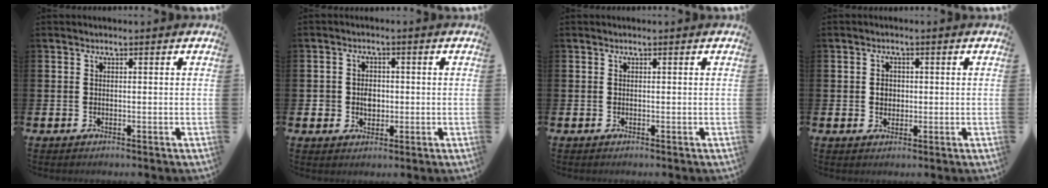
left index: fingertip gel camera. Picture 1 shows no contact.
{"total": 2.7, "force": [-0.1, 2.4, 1.3], "torque": [-0.014, 0.003, -0.009]}
{"total": 0.0}
{"total": 2.0, "force": [0.3, 1.7, 0.9], "torque": [-0.002, 0.003, 0.000]}